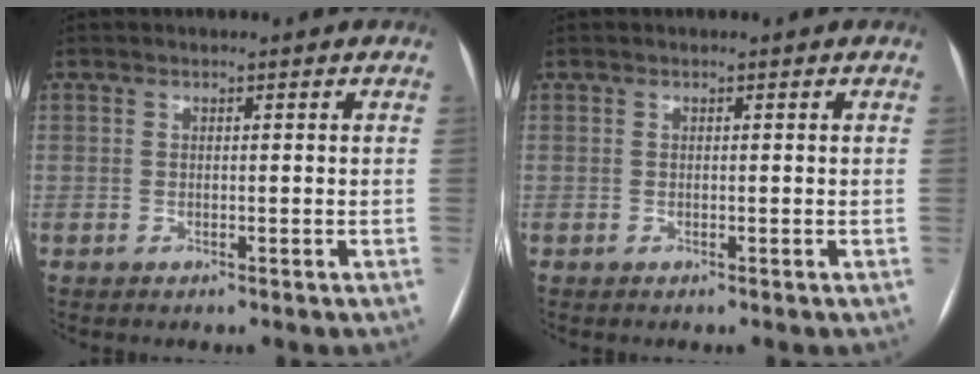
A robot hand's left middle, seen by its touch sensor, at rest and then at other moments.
{"total": 0.0}